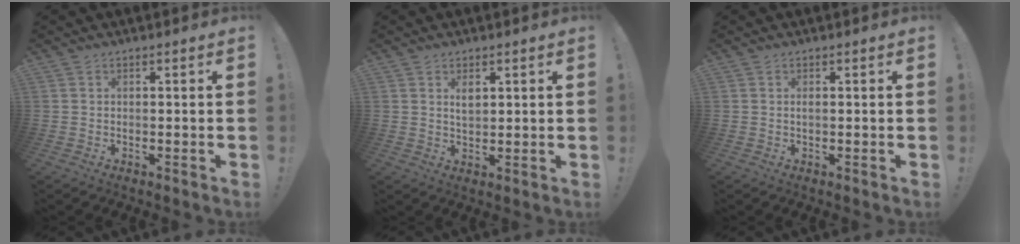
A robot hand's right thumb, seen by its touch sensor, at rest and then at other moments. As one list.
[{"total": 3.3, "force": [1.4, 1.7, 2.5], "torque": [-0.033, -0.006, 0.020]}, {"total": 0.5, "force": [-0.2, 0.1, 0.5], "torque": [-0.015, 0.003, -0.002]}]